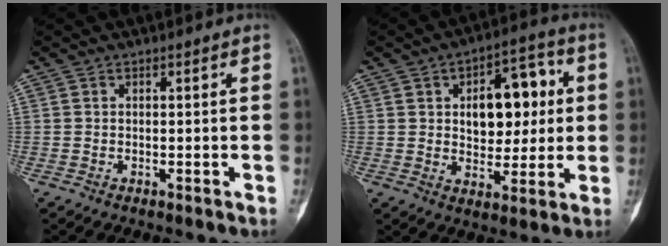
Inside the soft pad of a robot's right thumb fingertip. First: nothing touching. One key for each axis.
{"total": 13.4, "fx": 2.5, "fy": 8.2, "fz": 10.4, "tx": -0.099, "ty": 0.010, "tz": 0.036}